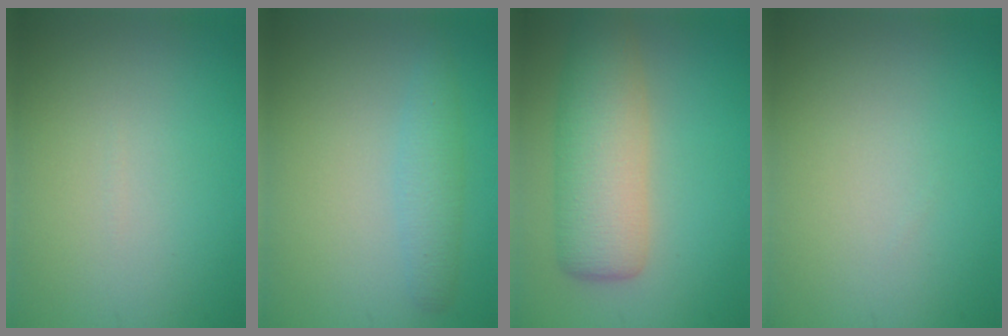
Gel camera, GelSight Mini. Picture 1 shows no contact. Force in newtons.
{"total": 2.2, "press": 2.2, "slide": 0.2}
{"total": 6.8, "press": 6.8, "slide": 0.3}
{"total": 0.0}